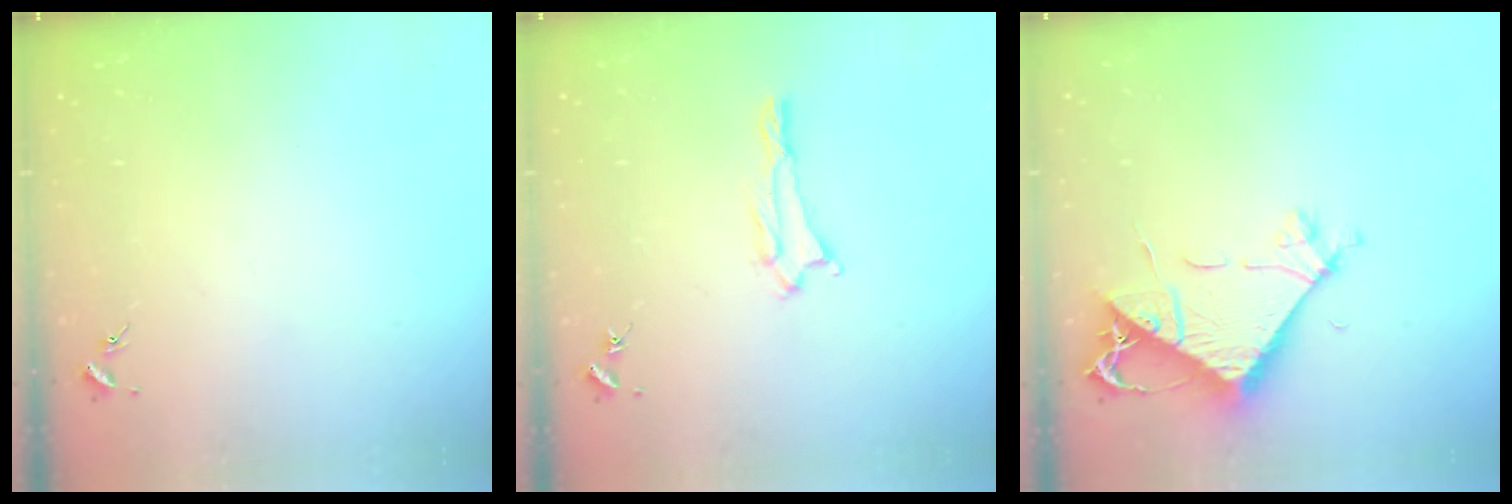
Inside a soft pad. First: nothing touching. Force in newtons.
{"total": 1.0, "press": 0.9, "slide": 0.2}
{"total": 7.6, "press": 7.5, "slide": 1.2}